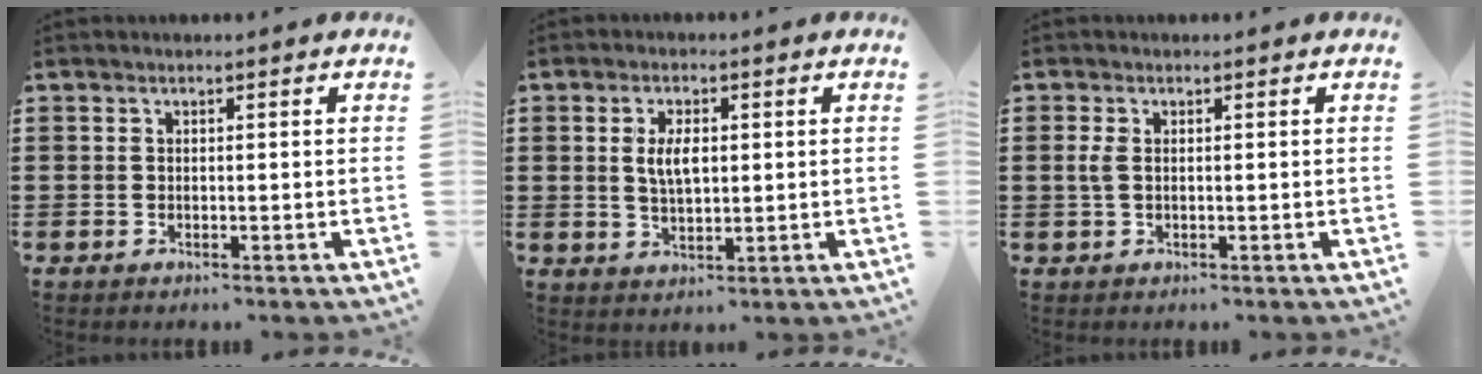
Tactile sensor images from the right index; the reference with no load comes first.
{"total": 4.5, "force": [0.6, 2.0, 3.9], "torque": [-0.072, 0.005, 0.007]}
{"total": 2.0, "force": [0.2, 1.0, 1.7], "torque": [-0.050, 0.000, -0.004]}